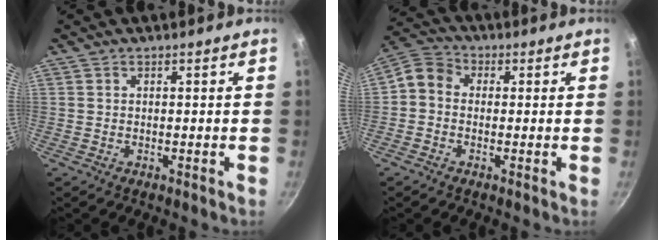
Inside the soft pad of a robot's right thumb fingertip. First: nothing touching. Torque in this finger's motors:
{"motor_torque": [0.09, 0.09, 0.09, -0.07, 0.06]}